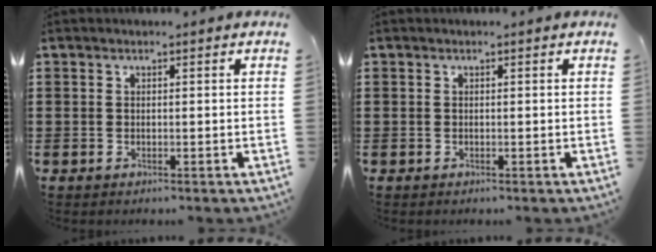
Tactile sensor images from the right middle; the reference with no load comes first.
{"total": 0.0}